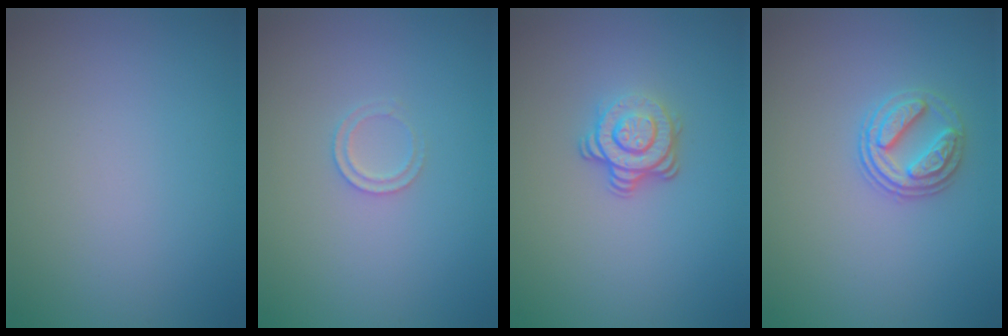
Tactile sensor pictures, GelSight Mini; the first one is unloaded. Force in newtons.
{"total": 1.2, "press": 1.2, "slide": 0.2}
{"total": 3.5, "press": 2.5, "slide": 2.4}
{"total": 2.7, "press": 2.6, "slide": 0.9}